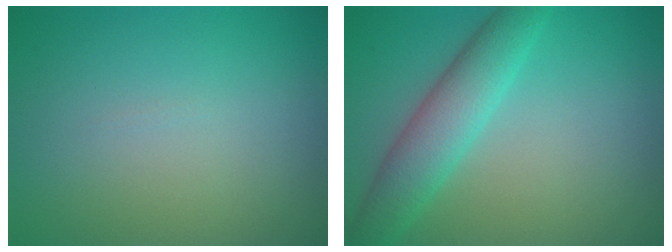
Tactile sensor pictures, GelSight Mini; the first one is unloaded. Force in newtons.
{"total": 4.9, "press": 4.9, "slide": 0.1}